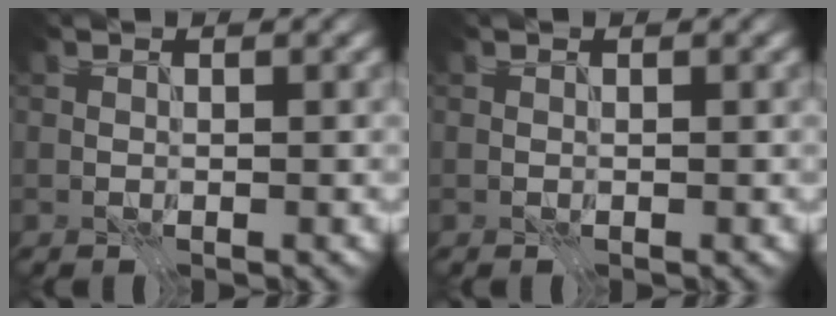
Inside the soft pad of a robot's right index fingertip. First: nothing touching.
{"total": 0.0}